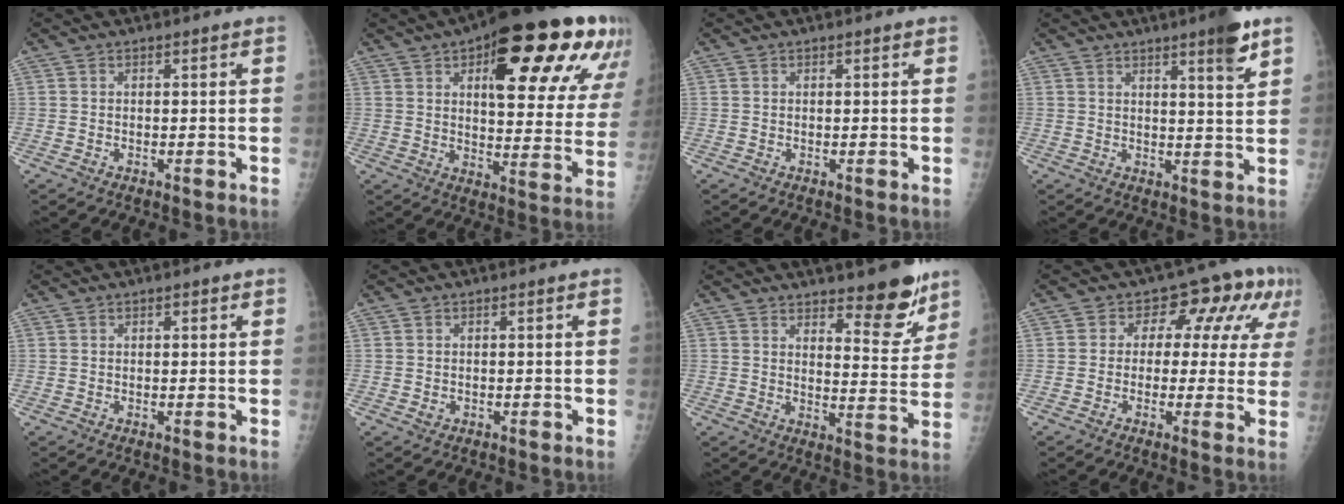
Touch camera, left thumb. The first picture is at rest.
{"total": 27.9, "force": [13.7, 10.1, 22.1], "torque": [-0.262, -0.016, 0.190]}
{"total": 0.0}
{"total": 6.6, "force": [4.2, 0.5, 5.2], "torque": [-0.068, -0.025, 0.057]}
{"total": 0.9, "force": [0.5, 0.6, 0.6], "torque": [0.000, 0.000, 0.005]}
{"total": 0.9, "force": [-0.2, 0.8, 0.3], "torque": [0.001, 0.001, -0.001]}
{"total": 10.3, "force": [7.5, 3.2, 6.2], "torque": [-0.053, -0.058, 0.112]}
{"total": 11.6, "force": [3.4, 7.4, 8.2], "torque": [-0.050, 0.024, 0.034]}